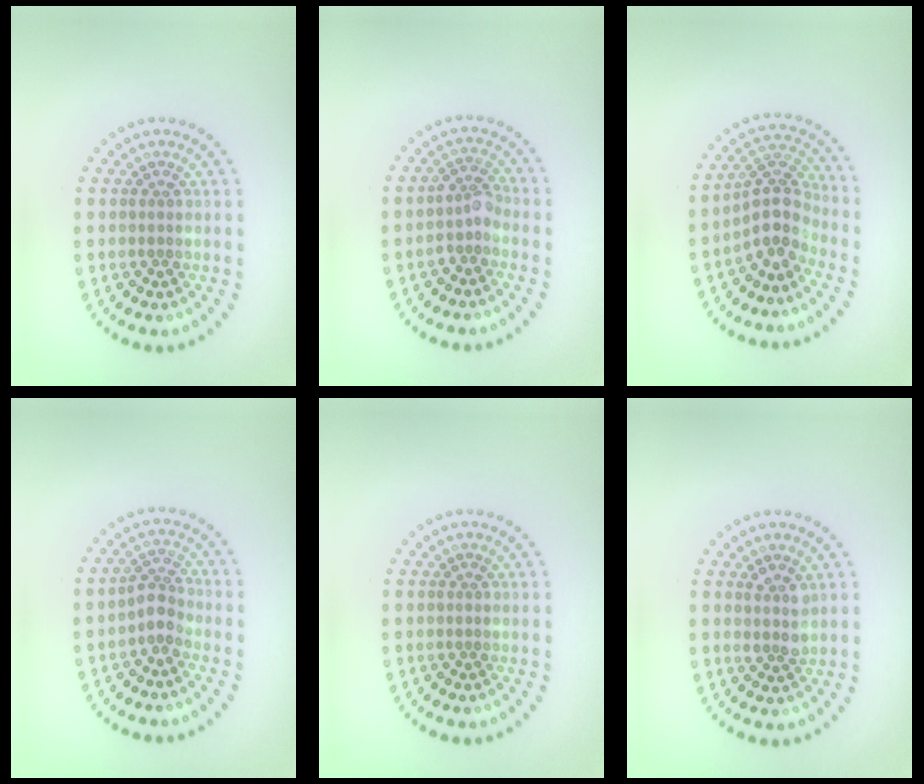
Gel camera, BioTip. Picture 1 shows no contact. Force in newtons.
{"total": 2.0, "press": 1.5, "slide": 1.3}
{"total": 3.5, "press": 2.8, "slide": 2.1}
{"total": 2.0, "press": 1.6, "slide": 1.2}
{"total": 0.0}
{"total": 1.5, "press": 1.4, "slide": 0.7}